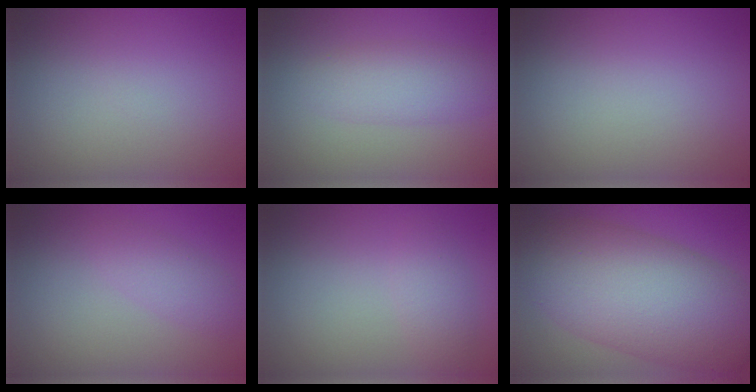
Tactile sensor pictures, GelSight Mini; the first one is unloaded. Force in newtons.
{"total": 3.2, "press": 3.2, "slide": 0.1}
{"total": 0.0}
{"total": 1.9, "press": 1.9, "slide": 0.1}
{"total": 1.8, "press": 1.8, "slide": 0.1}
{"total": 12.2, "press": 12.2, "slide": 0.4}